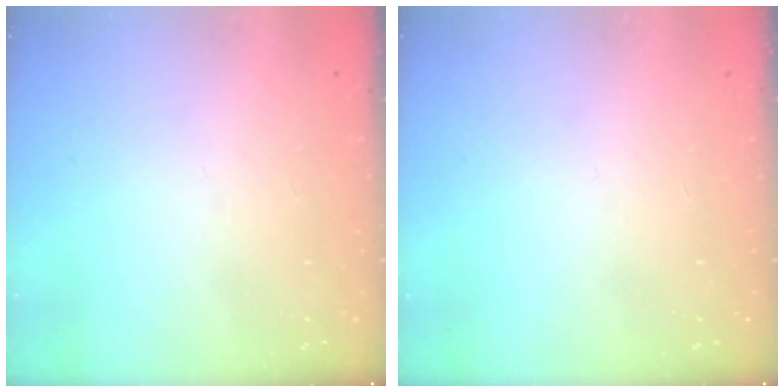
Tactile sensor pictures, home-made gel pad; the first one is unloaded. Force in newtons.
{"total": 0.0}